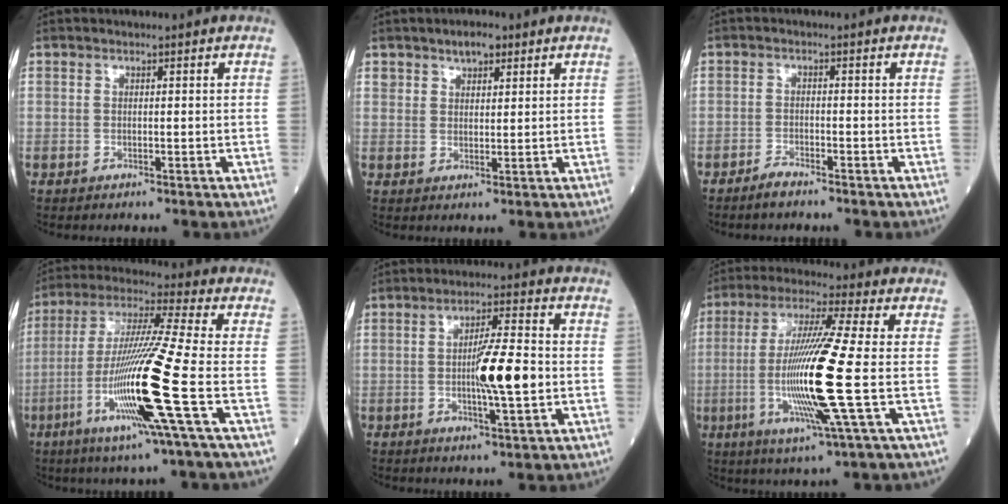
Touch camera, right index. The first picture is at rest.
{"total": 3.7, "force": [2.5, 1.9, 1.9], "torque": [-0.031, 0.007, 0.044]}
{"total": 2.1, "force": [-1.9, 0.2, 0.8], "torque": [-0.022, -0.004, -0.037]}
{"total": 17.2, "force": [-5.2, -1.8, 16.3], "torque": [-0.328, -0.023, -0.107]}
{"total": 9.6, "force": [-1.0, 0.8, 9.5], "torque": [-0.157, 0.002, -0.021]}
{"total": 15.3, "force": [-2.2, -1.2, 15.0], "torque": [-0.303, -0.016, -0.051]}